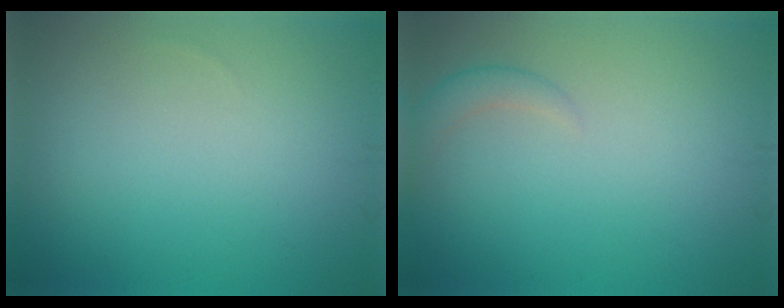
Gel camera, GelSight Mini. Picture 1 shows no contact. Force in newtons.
{"total": 1.5, "press": 1.5, "slide": 0.1}